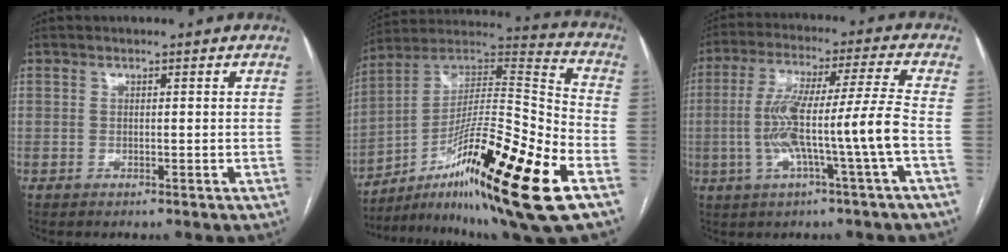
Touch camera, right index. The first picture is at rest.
{"total": 24.6, "force": [-11.9, 0.9, 21.5], "torque": [-0.344, -0.007, -0.201]}
{"total": 12.5, "force": [-2.8, -1.0, 12.1], "torque": [-0.234, 0.018, -0.051]}